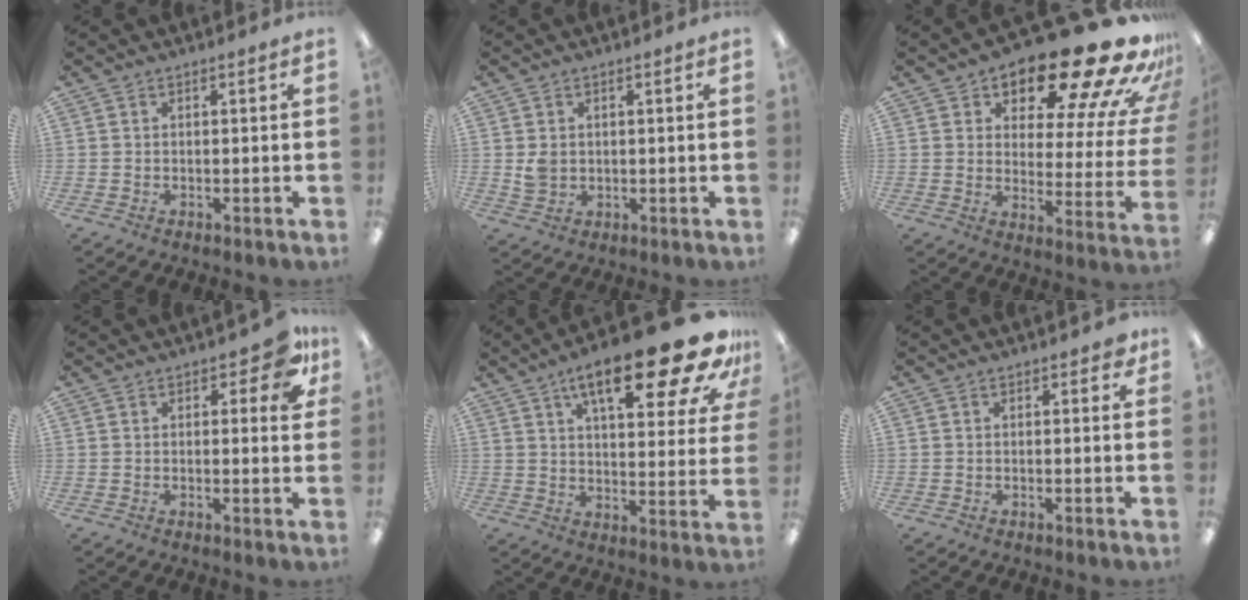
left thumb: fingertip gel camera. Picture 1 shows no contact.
{"total": 3.3, "force": [0.6, 2.8, 1.7], "torque": [-0.027, 0.002, 0.010]}
{"total": 22.5, "force": [17.2, 6.9, 12.7], "torque": [-0.174, -0.123, 0.279]}
{"total": 7.8, "force": [3.4, 3.4, 6.1], "torque": [-0.071, -0.009, 0.054]}
{"total": 23.2, "force": [13.1, 7.3, 17.7], "torque": [-0.248, -0.072, 0.201]}
{"total": 1.8, "force": [0.9, 0.9, 1.3], "torque": [-0.011, -0.003, 0.011]}